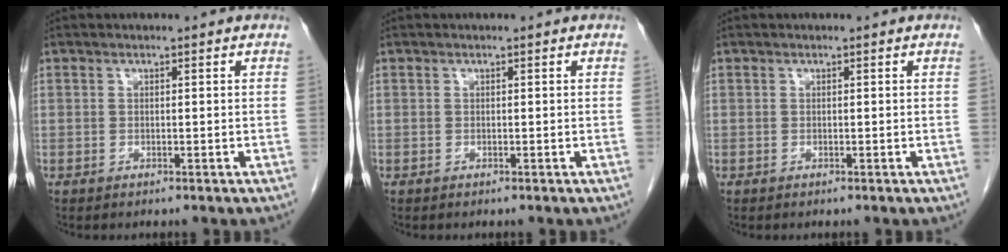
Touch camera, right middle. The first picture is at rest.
{"total": 0.0}
{"total": 0.0}